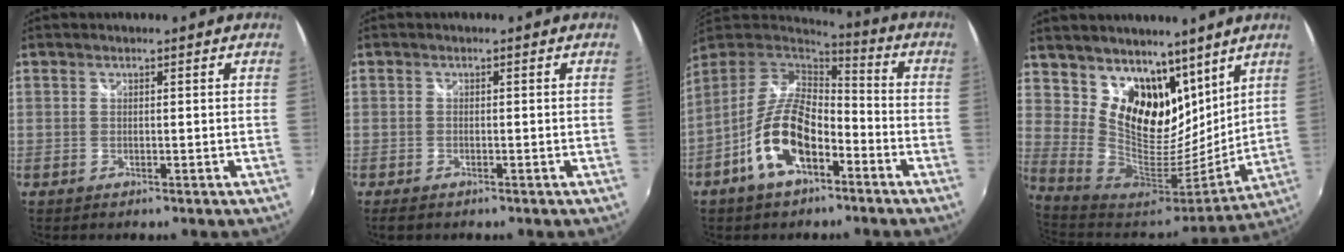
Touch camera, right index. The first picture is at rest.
{"total": 2.4, "force": [-1.7, 1.0, 1.2], "torque": [-0.027, -0.008, -0.032]}
{"total": 14.1, "force": [-6.6, 6.7, 10.6], "torque": [-0.216, 0.001, -0.118]}
{"total": 18.6, "force": [11.7, 11.2, 9.1], "torque": [-0.172, -0.015, 0.220]}